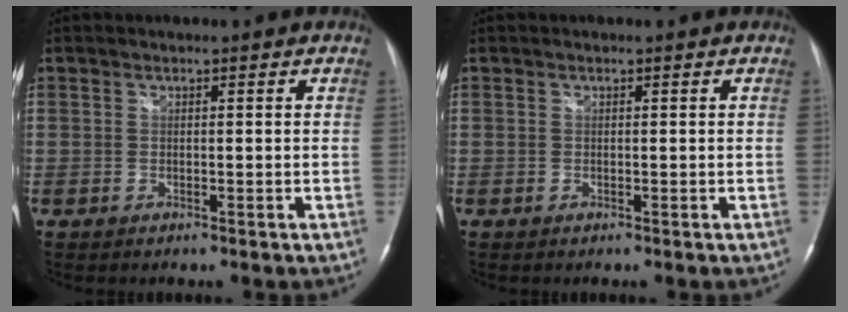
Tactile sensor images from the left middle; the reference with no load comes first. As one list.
[{"total": 0.0}]